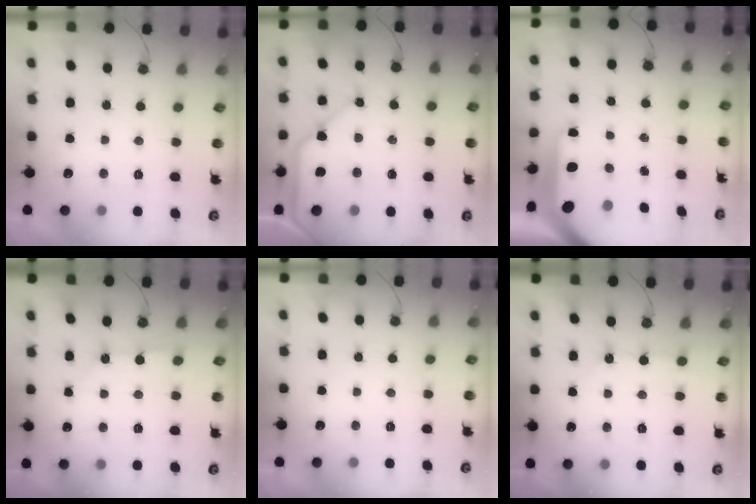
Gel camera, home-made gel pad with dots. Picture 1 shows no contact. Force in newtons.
{"total": 10.2, "press": 10.1, "slide": 1.4}
{"total": 13.1, "press": 13.1, "slide": 1.2}
{"total": 3.0, "press": 3.0, "slide": 0.5}
{"total": 0.0}
{"total": 2.2, "press": 2.2, "slide": 0.3}